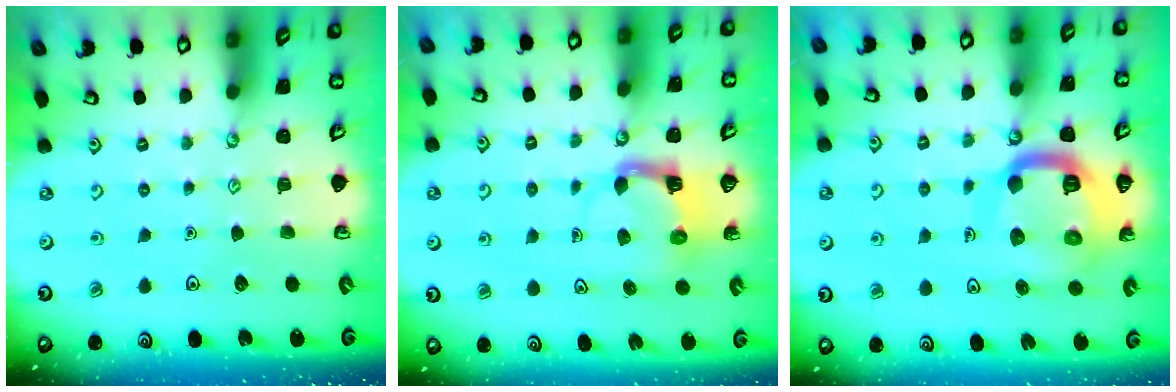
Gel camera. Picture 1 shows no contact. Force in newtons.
{"total": 4.6, "press": 4.6, "slide": 0.1}
{"total": 15.4, "press": 15.3, "slide": 1.9}